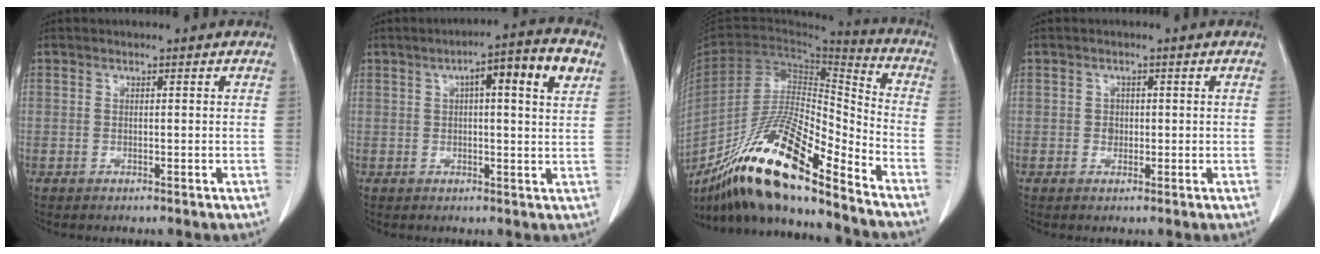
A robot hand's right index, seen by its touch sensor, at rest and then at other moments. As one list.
[{"total": 9.1, "force": [3.4, 1.0, 8.4], "torque": [-0.127, 0.019, 0.042]}, {"total": 20.6, "force": [-15.2, 2.2, 13.8], "torque": [-0.265, -0.018, -0.279]}, {"total": 1.3, "force": [-0.2, 1.1, 0.5], "torque": [-0.006, 0.004, -0.002]}]